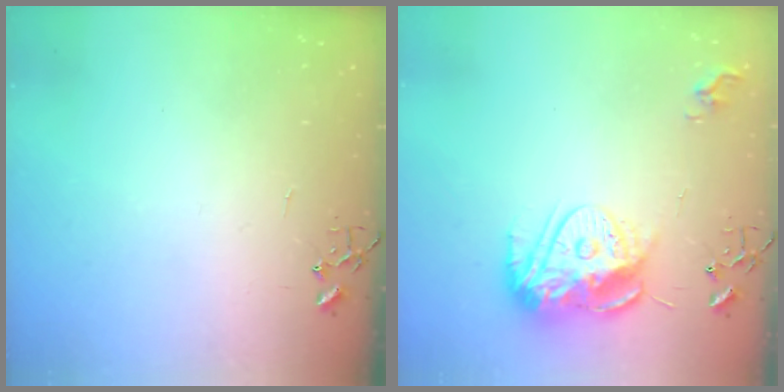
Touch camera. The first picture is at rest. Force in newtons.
{"total": 14.8, "press": 14.7, "slide": 1.4}